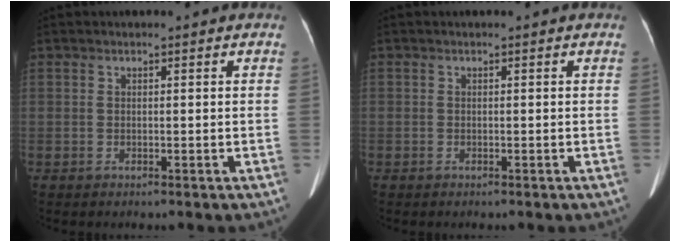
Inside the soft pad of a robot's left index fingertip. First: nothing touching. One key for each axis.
{"total": 0.6, "fx": -0.4, "fy": 0.5, "fz": -0.1, "tx": 0.006, "ty": 0.008, "tz": -0.007}